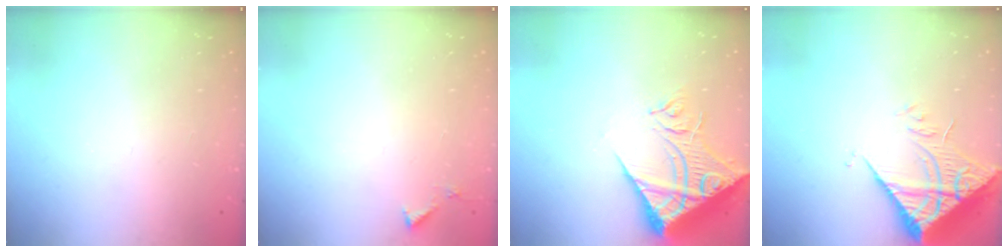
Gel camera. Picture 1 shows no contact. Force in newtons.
{"total": 3.2, "press": 3.2, "slide": 0.2}
{"total": 14.2, "press": 14.1, "slide": 1.9}
{"total": 9.3, "press": 9.2, "slide": 1.2}